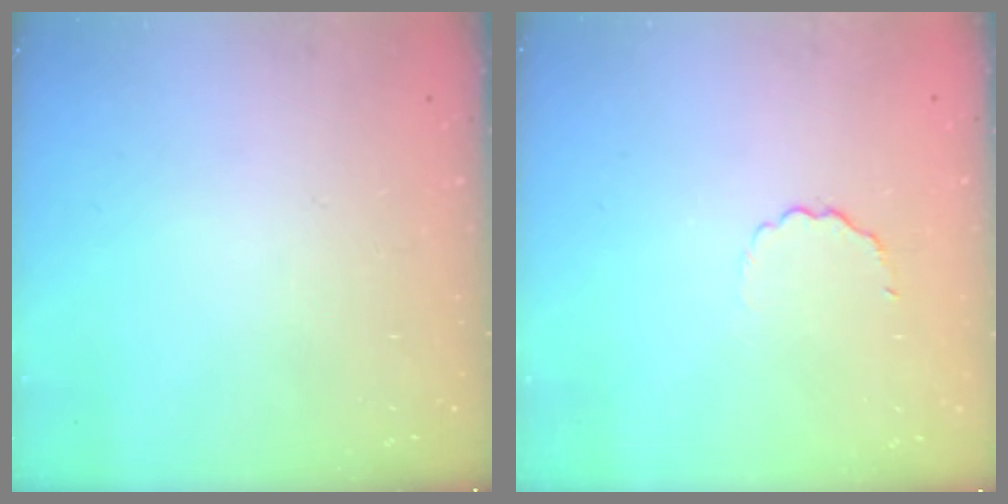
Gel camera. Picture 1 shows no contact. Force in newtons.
{"total": 2.7, "press": 2.5, "slide": 0.9}